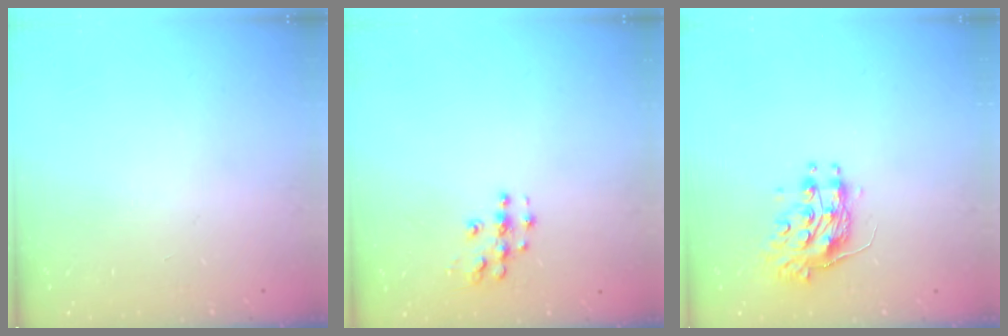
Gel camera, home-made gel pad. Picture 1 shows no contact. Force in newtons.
{"total": 6.1, "press": 6.1, "slide": 0.3}
{"total": 10.0, "press": 10.0, "slide": 0.0}